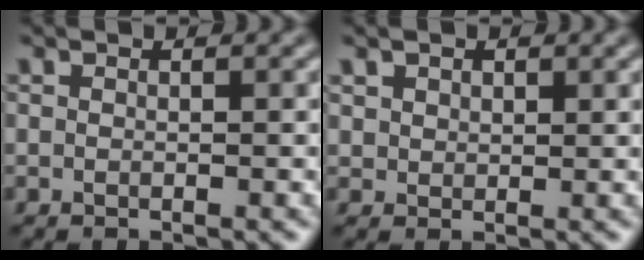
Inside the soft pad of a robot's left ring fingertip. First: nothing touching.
{"total": 1.8, "force": [1.1, 1.3, 0.4], "torque": [-0.013, -0.005, 0.027]}